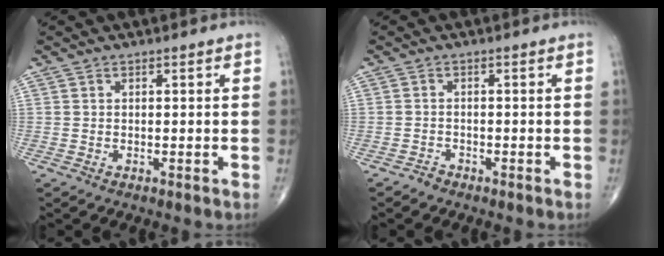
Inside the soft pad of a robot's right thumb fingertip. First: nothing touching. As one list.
[{"total": 1.2, "force": [-1.0, 0.5, -0.1], "torque": [0.005, 0.002, -0.025]}]